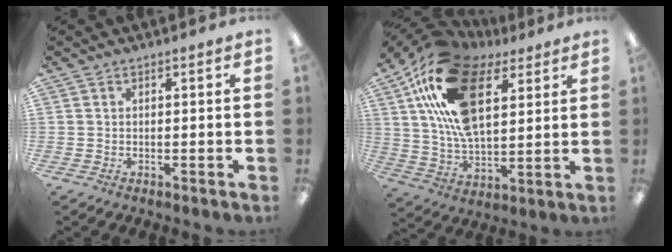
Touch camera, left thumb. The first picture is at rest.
{"total": 23.5, "force": [10.6, 12.9, 16.5], "torque": [-0.318, -0.028, 0.182]}